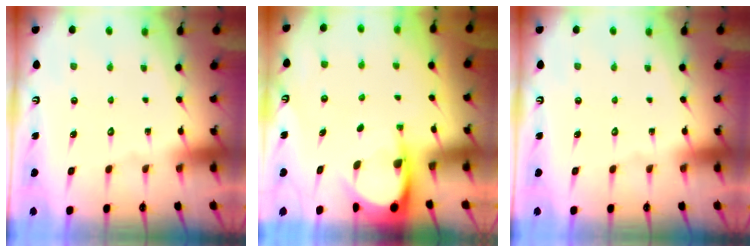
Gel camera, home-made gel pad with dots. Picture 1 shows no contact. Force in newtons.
{"total": 4.0, "press": 4.0, "slide": 0.2}
{"total": 0.0}